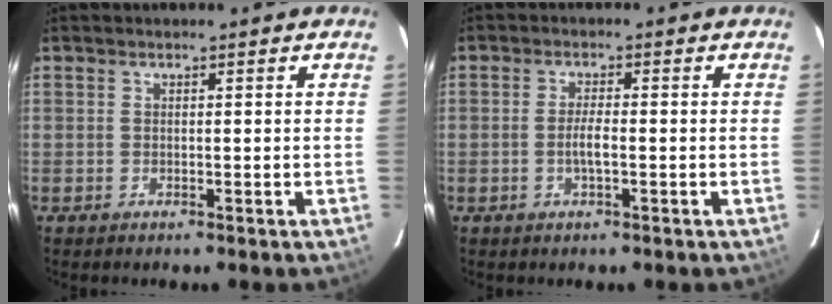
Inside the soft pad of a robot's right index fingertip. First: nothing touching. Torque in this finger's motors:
{"motor_torque": [0.61, -0.06, 0.31, 0.07]}